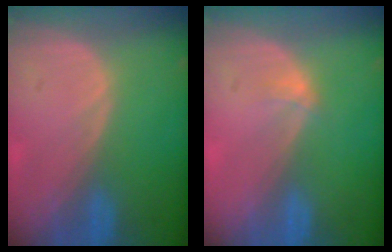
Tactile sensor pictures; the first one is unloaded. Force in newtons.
{"total": 1.3, "press": 0.9, "slide": 0.9}